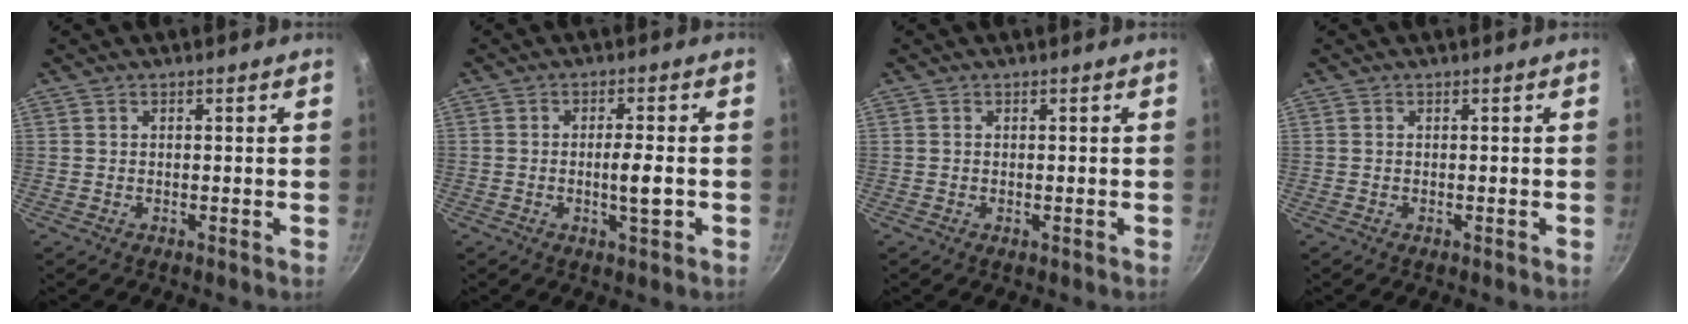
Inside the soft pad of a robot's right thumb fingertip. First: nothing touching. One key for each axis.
{"total": 4.7, "fx": -1.0, "fy": 1.0, "fz": 4.5, "tx": -0.073, "ty": 0.006, "tz": -0.018}
{"total": 0.5, "fx": -0.1, "fy": 0.3, "fz": 0.4, "tx": -0.006, "ty": 0.000, "tz": -0.002}
{"total": 0.0}